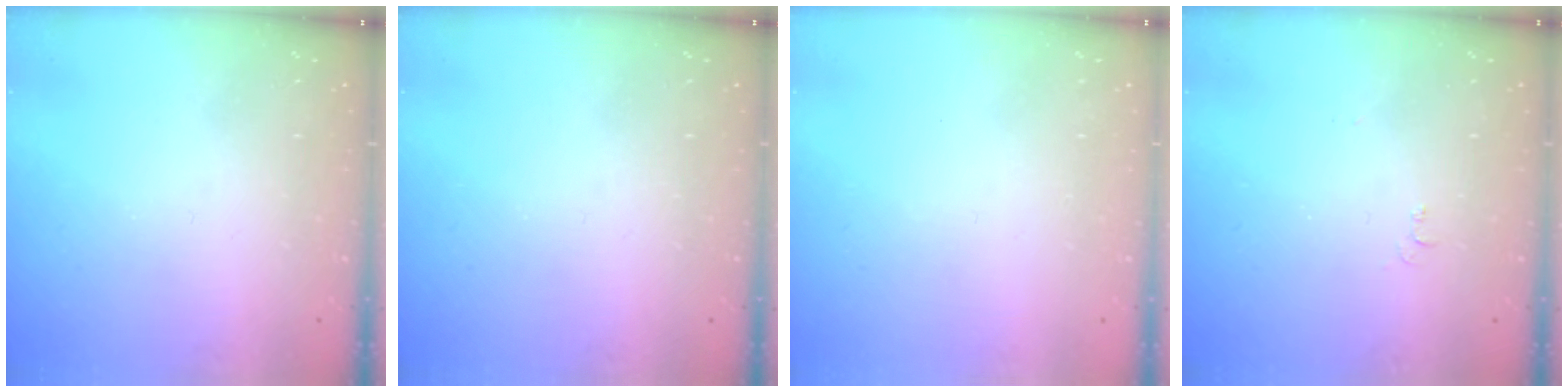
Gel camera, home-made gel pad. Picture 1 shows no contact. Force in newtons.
{"total": 0.0}
{"total": 1.6, "press": 1.6, "slide": 0.1}
{"total": 6.1, "press": 6.1, "slide": 0.7}